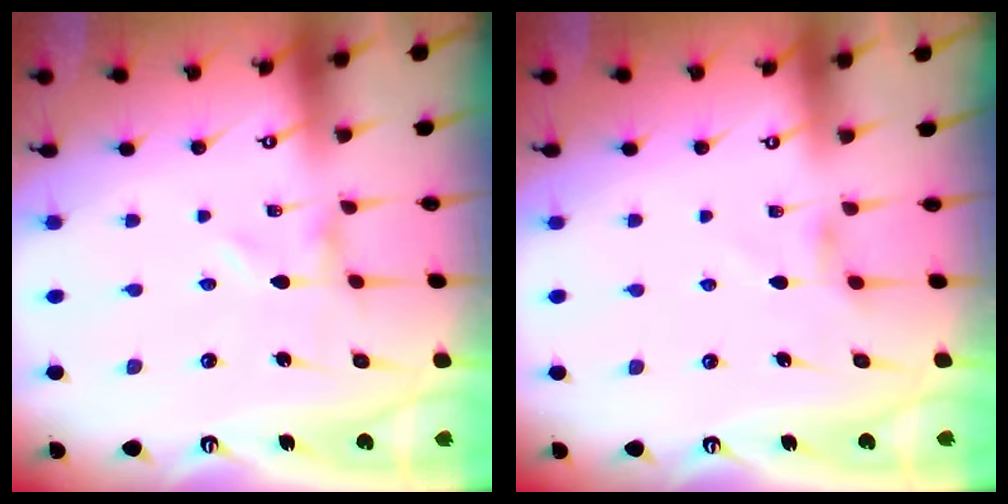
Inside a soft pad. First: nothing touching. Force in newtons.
{"total": 2.7, "press": 2.7, "slide": 0.4}